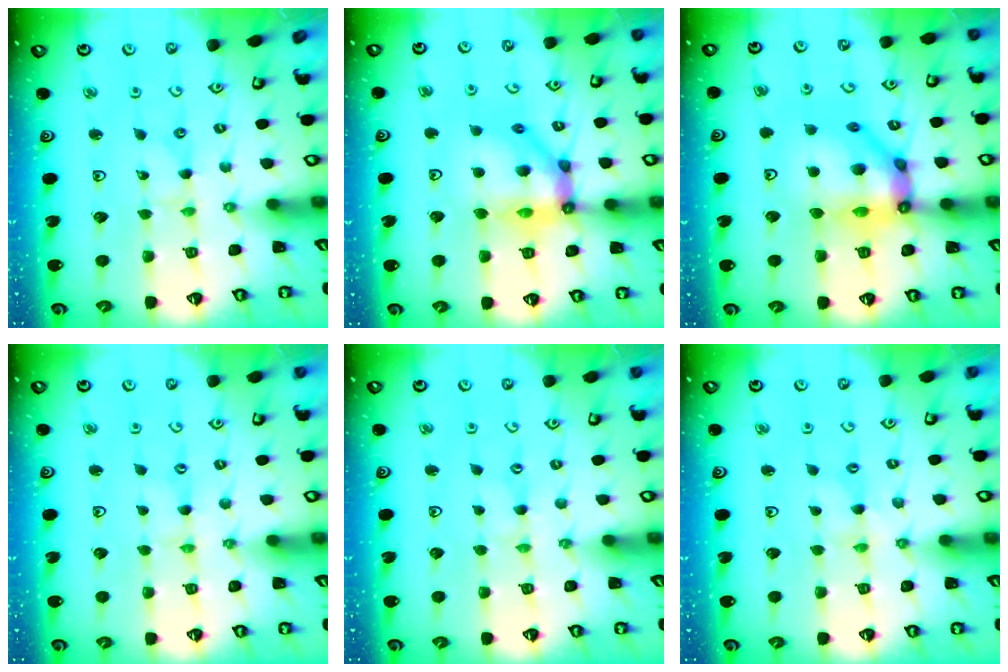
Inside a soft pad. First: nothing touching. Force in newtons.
{"total": 15.3, "press": 15.2, "slide": 1.8}
{"total": 15.9, "press": 15.8, "slide": 1.8}
{"total": 0.5, "press": 0.5, "slide": 0.1}
{"total": 0.0}
{"total": 0.0}